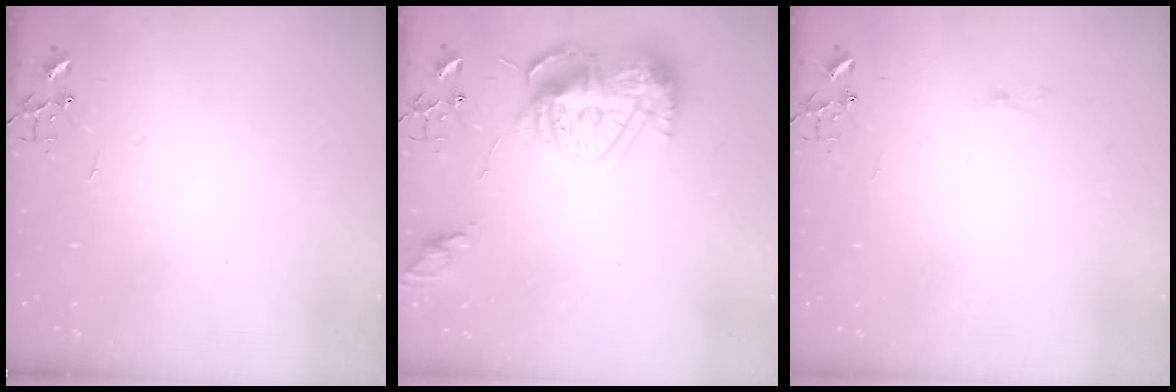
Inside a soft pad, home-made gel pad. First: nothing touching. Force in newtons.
{"total": 13.7, "press": 13.6, "slide": 1.1}
{"total": 2.6, "press": 2.6, "slide": 0.4}